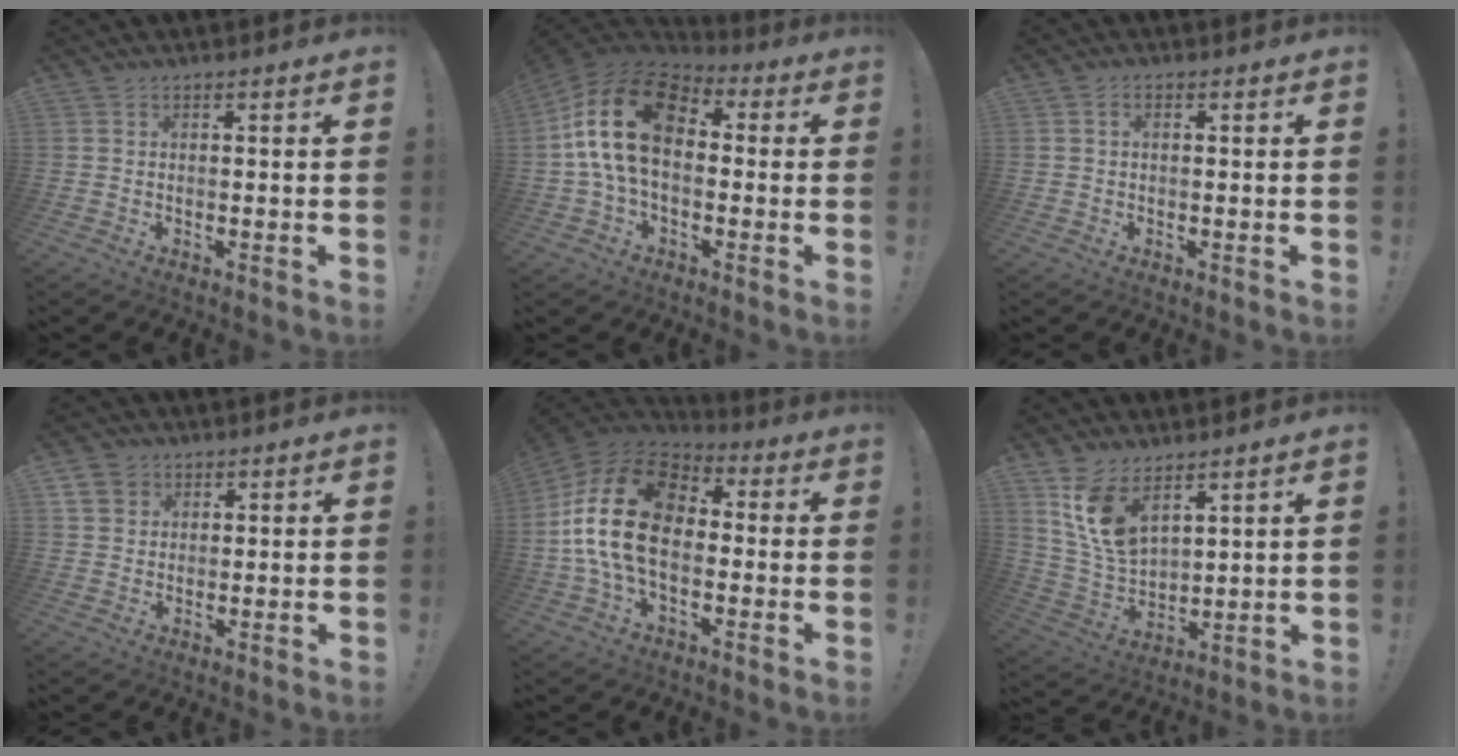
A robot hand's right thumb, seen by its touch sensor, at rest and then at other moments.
{"total": 19.5, "force": [3.1, 11.5, 15.4], "torque": [-0.292, 0.010, 0.059]}
{"total": 1.2, "force": [0.1, 0.7, 1.0], "torque": [-0.015, 0.001, 0.001]}
{"total": 5.1, "force": [2.8, 4.0, 1.2], "torque": [-0.018, -0.011, 0.055]}
{"total": 21.3, "force": [0.9, 13.4, 16.6], "torque": [-0.316, 0.020, 0.023]}
{"total": 12.2, "force": [7.7, 6.3, 7.0], "torque": [-0.152, -0.041, 0.151]}